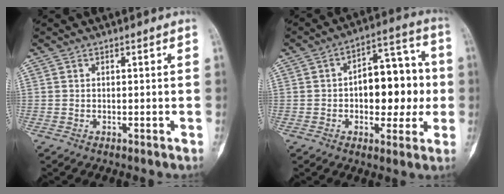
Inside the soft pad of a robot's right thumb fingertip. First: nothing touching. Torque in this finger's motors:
{"motor_torque": [1.55, 1.55, 0.20, -0.07, 0.07]}